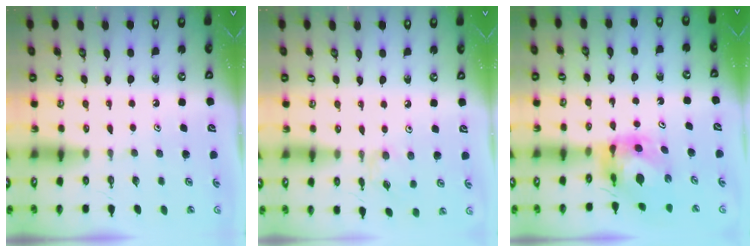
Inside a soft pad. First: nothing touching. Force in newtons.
{"total": 1.5, "press": 1.4, "slide": 0.4}
{"total": 6.6, "press": 6.6, "slide": 0.6}